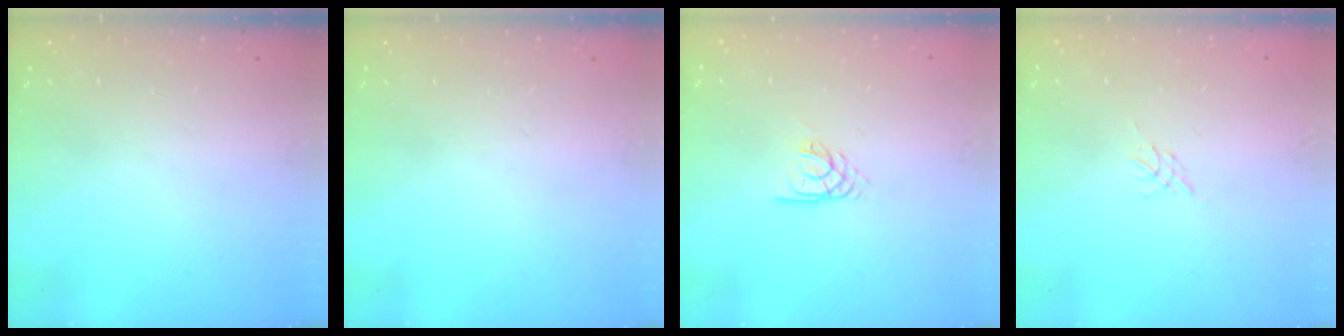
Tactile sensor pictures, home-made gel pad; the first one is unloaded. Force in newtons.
{"total": 0.0}
{"total": 2.1, "press": 2.1, "slide": 0.2}
{"total": 0.0}